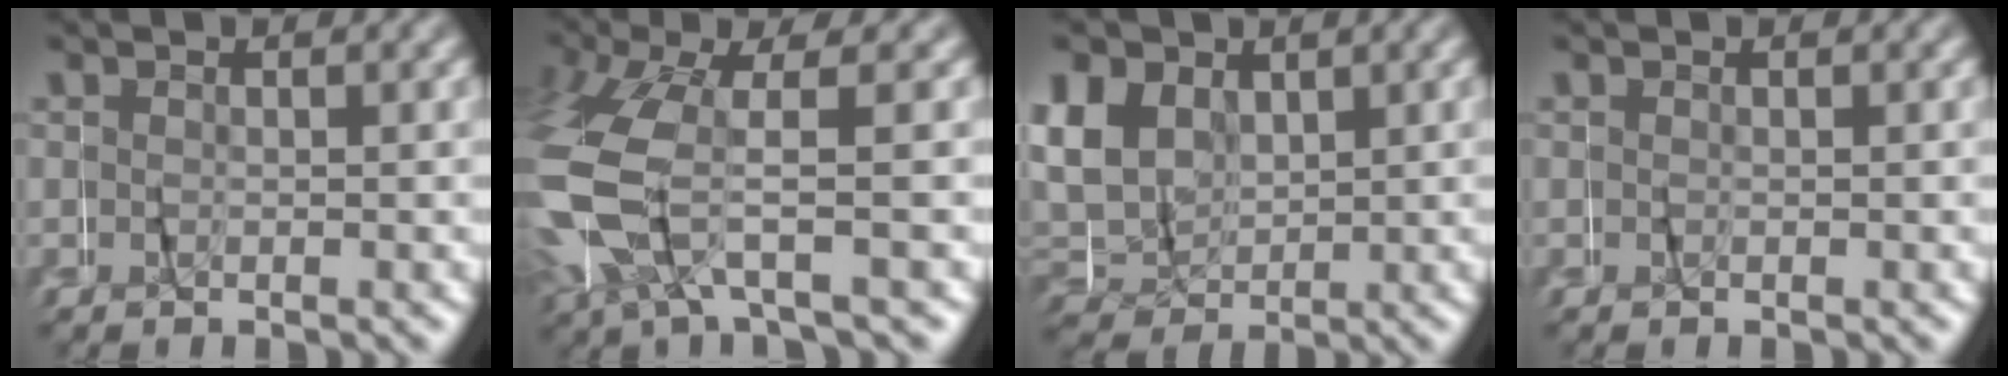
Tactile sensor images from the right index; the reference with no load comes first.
{"total": 7.8, "force": [-0.6, 5.1, 5.9], "torque": [-0.195, -0.023, -0.003]}
{"total": 10.7, "force": [2.4, 9.5, 4.3], "torque": [-0.113, 0.006, 0.027]}
{"total": 0.0}